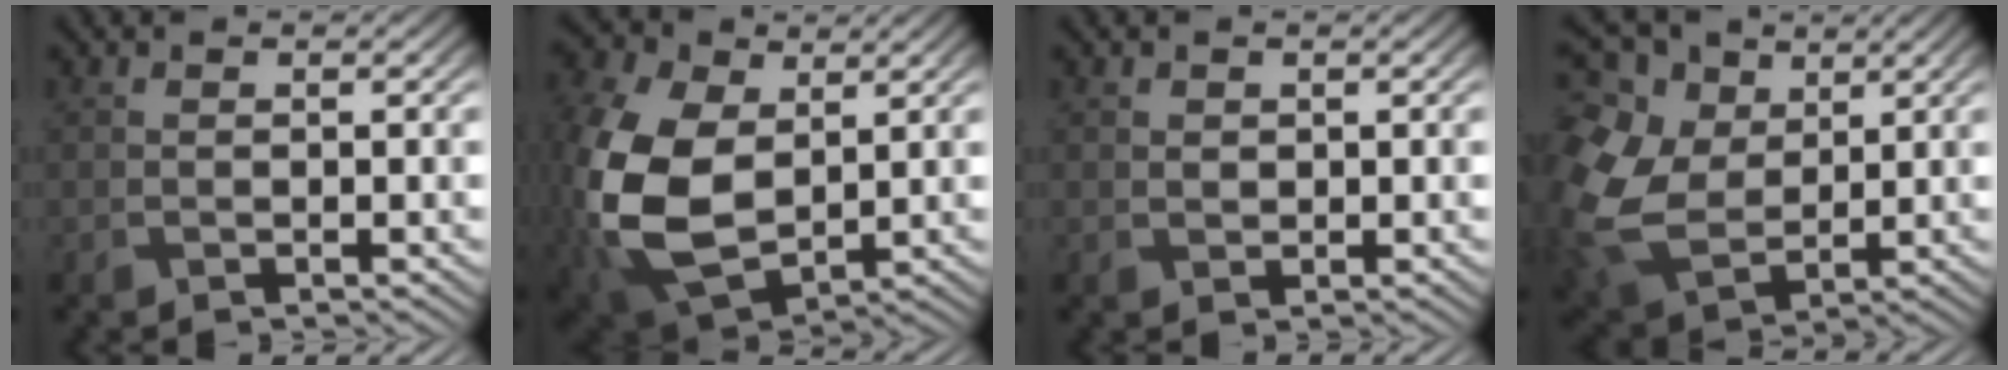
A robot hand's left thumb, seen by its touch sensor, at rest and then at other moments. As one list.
[{"total": 15.8, "force": [0.6, 10.8, 11.5], "torque": [-0.317, -0.021, 0.019]}, {"total": 0.9, "force": [0.4, 0.7, 0.3], "torque": [-0.010, -0.002, 0.009]}, {"total": 13.5, "force": [3.1, 10.0, 8.6], "torque": [-0.268, 0.001, 0.068]}]